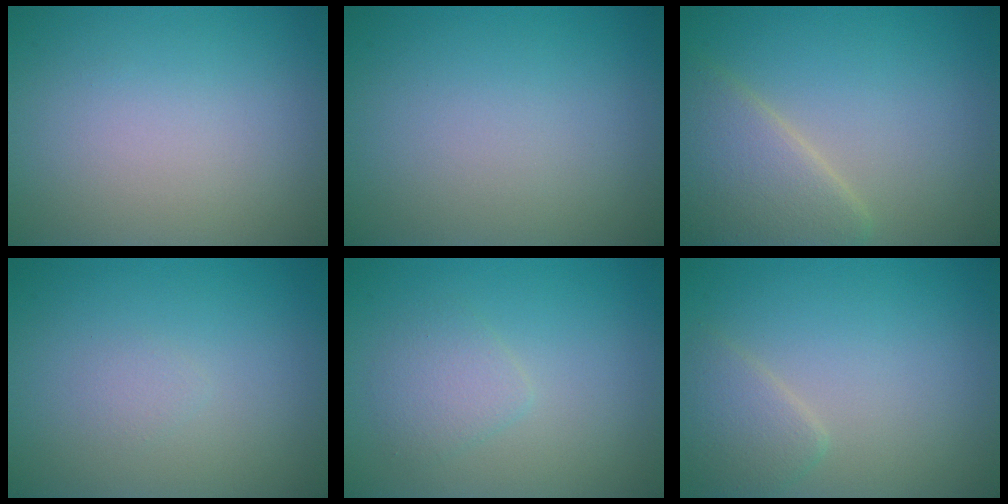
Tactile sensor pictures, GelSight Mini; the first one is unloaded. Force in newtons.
{"total": 0.0}
{"total": 5.1, "press": 5.1, "slide": 0.4}
{"total": 0.7, "press": 0.7, "slide": 0.0}
{"total": 1.9, "press": 1.9, "slide": 0.1}
{"total": 2.2, "press": 2.2, "slide": 0.1}